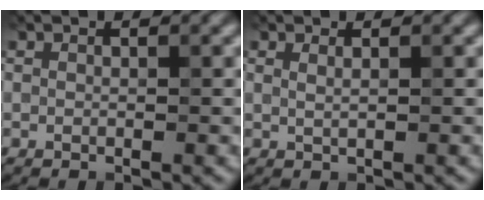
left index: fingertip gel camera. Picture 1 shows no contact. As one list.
[{"total": 0.8, "force": [0.4, 0.3, 0.5], "torque": [-0.008, 0.001, 0.006]}]